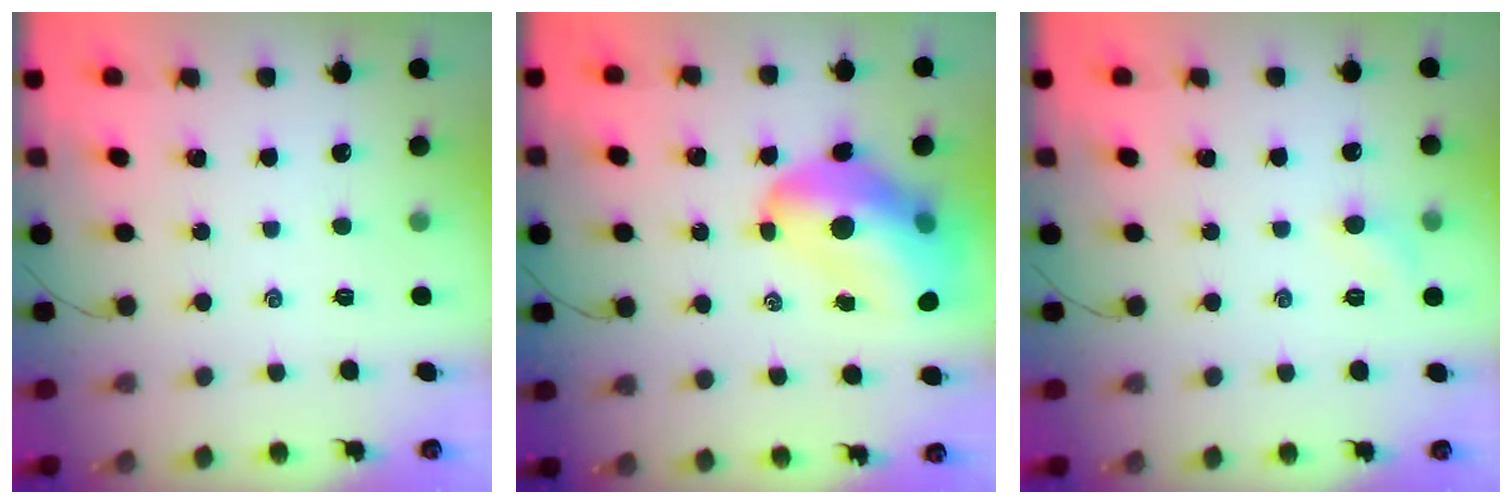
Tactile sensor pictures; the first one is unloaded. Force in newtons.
{"total": 17.1, "press": 16.4, "slide": 4.8}
{"total": 4.8, "press": 4.5, "slide": 1.4}